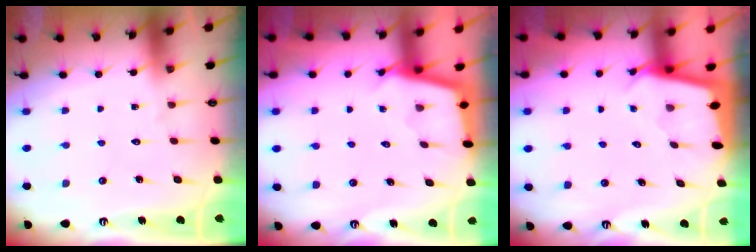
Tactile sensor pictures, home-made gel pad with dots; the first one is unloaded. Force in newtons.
{"total": 2.3, "press": 2.3, "slide": 0.2}
{"total": 2.5, "press": 2.5, "slide": 0.1}